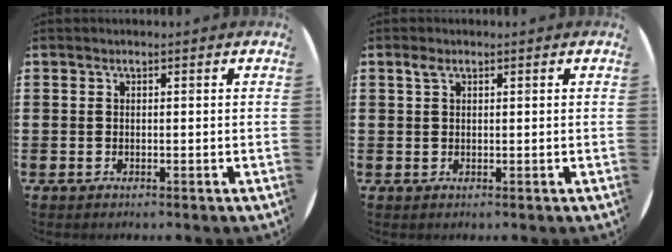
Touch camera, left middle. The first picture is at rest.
{"total": 1.2, "force": [0.7, 0.7, 0.7], "torque": [-0.015, 0.006, 0.012]}